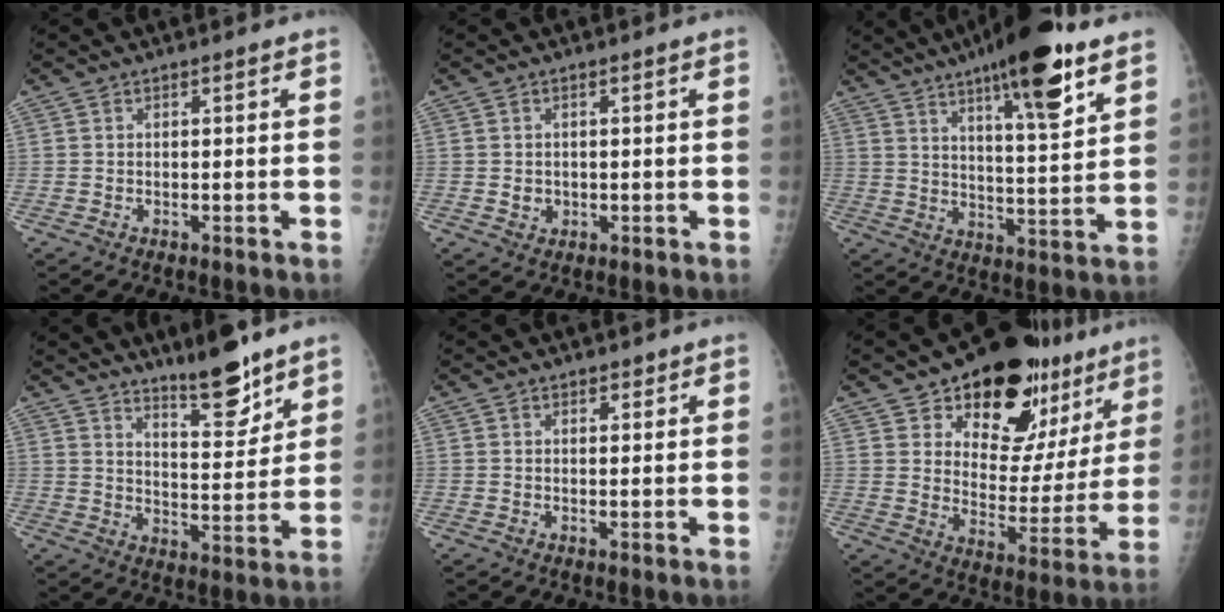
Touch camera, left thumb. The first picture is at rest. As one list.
[{"total": 2.0, "force": [-0.1, 1.8, 0.8], "torque": [-0.005, 0.001, 0.005]}, {"total": 16.9, "force": [10.1, 3.8, 13.0], "torque": [-0.177, -0.048, 0.156]}, {"total": 10.4, "force": [8.1, 2.6, 6.0], "torque": [-0.071, -0.069, 0.135]}, {"total": 1.3, "force": [0.9, 0.9, 0.5], "torque": [0.005, -0.005, 0.010]}, {"total": 22.4, "force": [15.2, 12.1, 11.2], "torque": [-0.115, -0.076, 0.212]}]